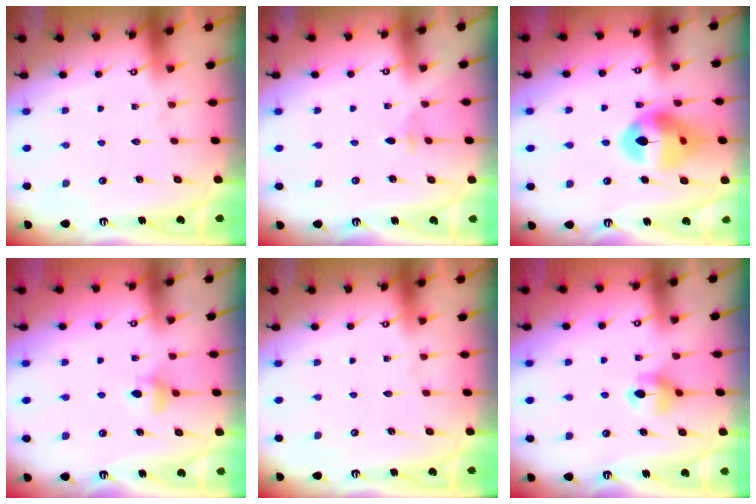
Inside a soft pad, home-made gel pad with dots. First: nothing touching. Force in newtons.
{"total": 2.0, "press": 2.0, "slide": 0.5}
{"total": 14.3, "press": 14.2, "slide": 1.6}
{"total": 4.7, "press": 4.7, "slide": 0.7}
{"total": 0.0}
{"total": 5.7, "press": 5.7, "slide": 0.8}